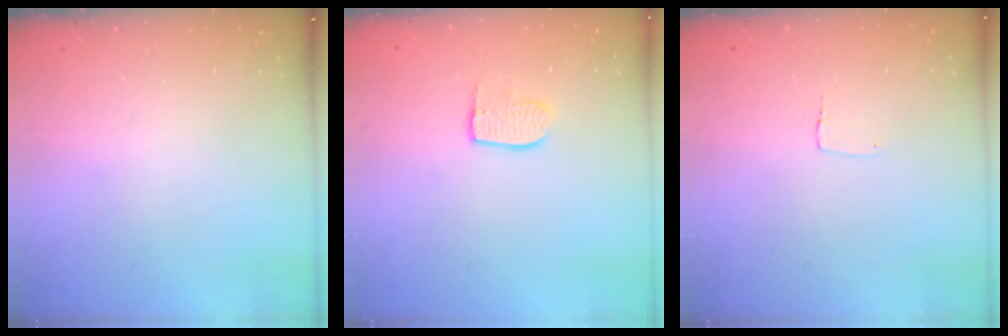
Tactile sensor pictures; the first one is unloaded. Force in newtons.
{"total": 6.8, "press": 6.8, "slide": 0.1}
{"total": 3.3, "press": 3.3, "slide": 0.1}